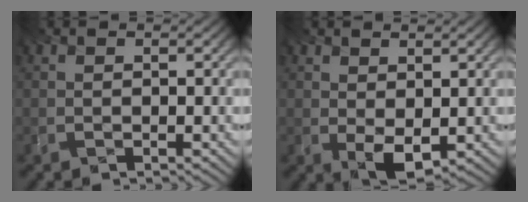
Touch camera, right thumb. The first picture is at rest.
{"total": 3.6, "force": [0.2, 1.9, 3.0], "torque": [-0.061, 0.000, 0.009]}